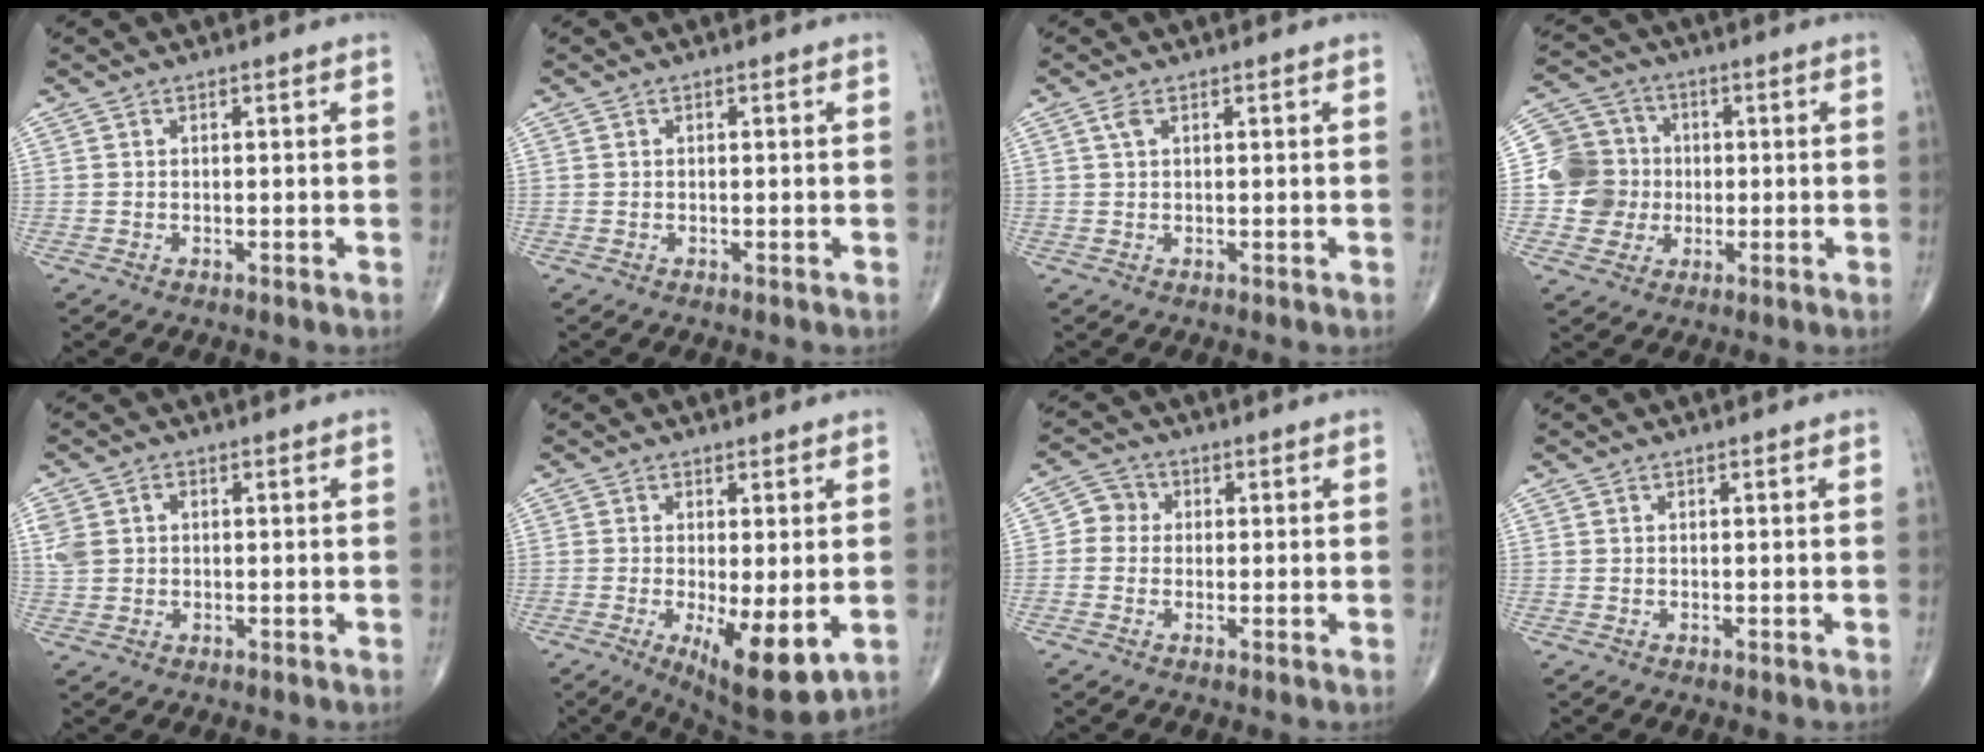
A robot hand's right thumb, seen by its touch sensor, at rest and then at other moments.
{"total": 0.0}
{"total": 1.5, "force": [0.6, 0.6, 1.2], "torque": [-0.032, 0.009, 0.014]}
{"total": 10.5, "force": [-0.5, 10.1, 2.8], "torque": [-0.020, 0.019, -0.011]}
{"total": 5.0, "force": [0.8, 4.1, 2.8], "torque": [-0.062, 0.014, 0.024]}
{"total": 10.7, "force": [-2.5, 3.5, 9.8], "torque": [-0.151, -0.026, -0.028]}
{"total": 3.8, "force": [-0.1, 3.5, 1.3], "torque": [-0.002, 0.010, -0.014]}
{"total": 0.0}